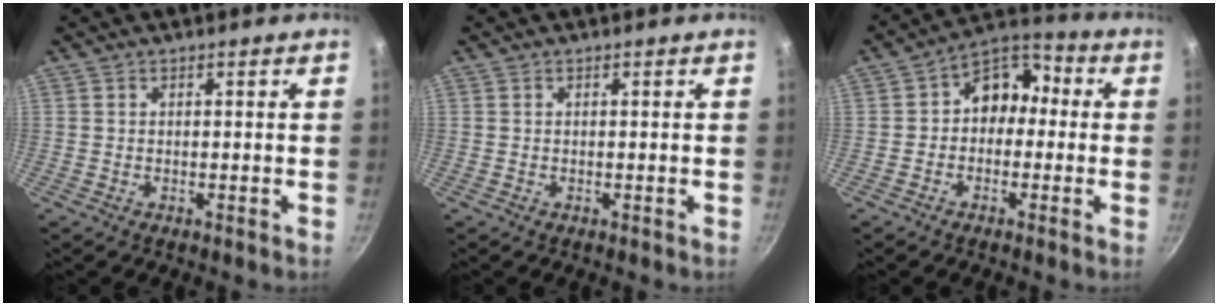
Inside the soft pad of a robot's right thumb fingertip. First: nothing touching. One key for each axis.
{"total": 0.0}
{"total": 9.0, "fx": -0.1, "fy": 7.1, "fz": 5.5, "tx": -0.030, "ty": 0.037, "tz": -0.024}